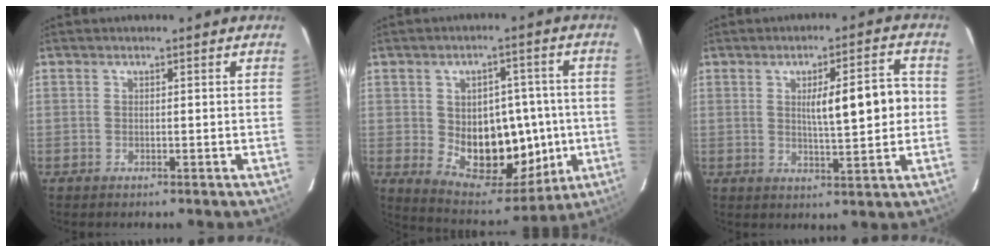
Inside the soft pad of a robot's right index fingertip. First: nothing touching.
{"total": 14.8, "force": [-1.3, 8.7, 11.9], "torque": [-0.170, 0.015, 0.006]}
{"total": 9.0, "force": [0.7, 1.6, 8.8], "torque": [-0.128, 0.015, 0.016]}